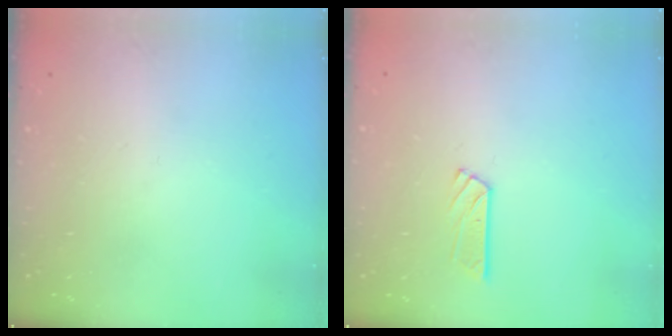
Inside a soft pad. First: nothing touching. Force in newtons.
{"total": 5.5, "press": 5.5, "slide": 0.4}